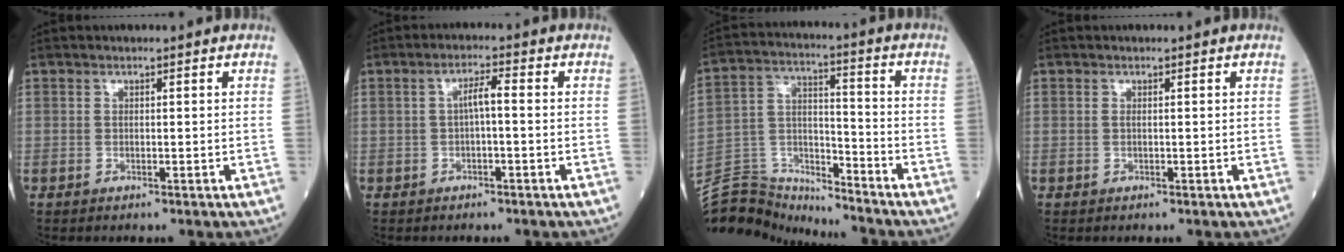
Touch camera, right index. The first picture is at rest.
{"total": 2.7, "force": [-0.2, 0.4, 2.7], "torque": [-0.045, 0.008, -0.003]}
{"total": 12.5, "force": [-11.9, 3.6, 0.9], "torque": [-0.029, 0.060, -0.212]}
{"total": 0.0}